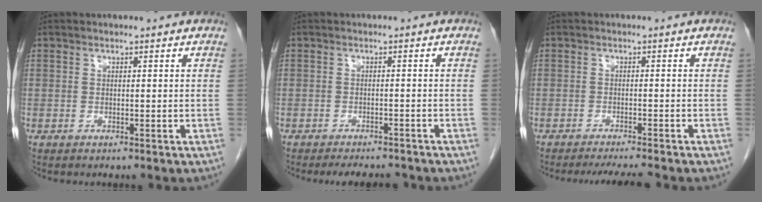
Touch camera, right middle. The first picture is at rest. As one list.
[{"total": 6.2, "force": [-5.6, 1.5, 2.0], "torque": [-0.023, -0.008, -0.072]}, {"total": 5.6, "force": [-5.0, -0.1, 2.4], "torque": [-0.029, -0.012, -0.075]}]